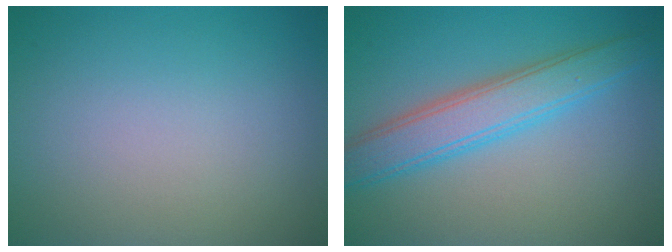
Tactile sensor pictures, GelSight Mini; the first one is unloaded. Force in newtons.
{"total": 4.8, "press": 4.8, "slide": 0.1}